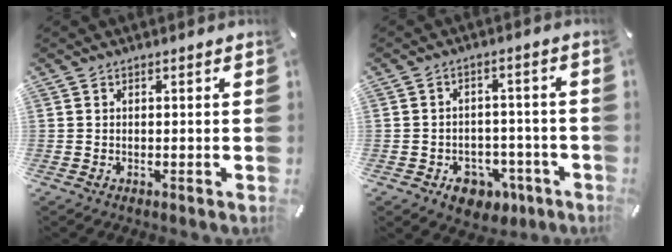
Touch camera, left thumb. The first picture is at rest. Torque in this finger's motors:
{"motor_torque": [0.28, 0.94, 0.14, -0.04, 0.03]}